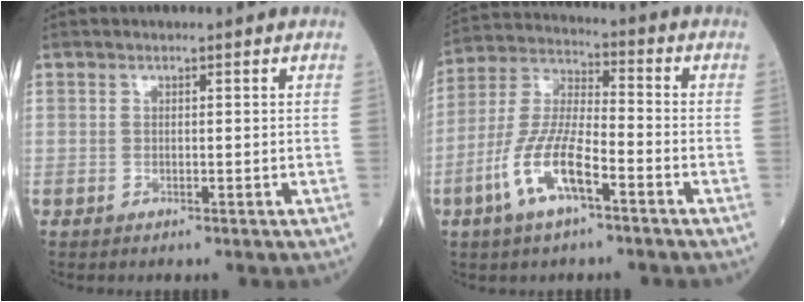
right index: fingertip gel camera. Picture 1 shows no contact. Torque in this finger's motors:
{"motor_torque": [1.57, -0.57, 0.89, 0.21]}